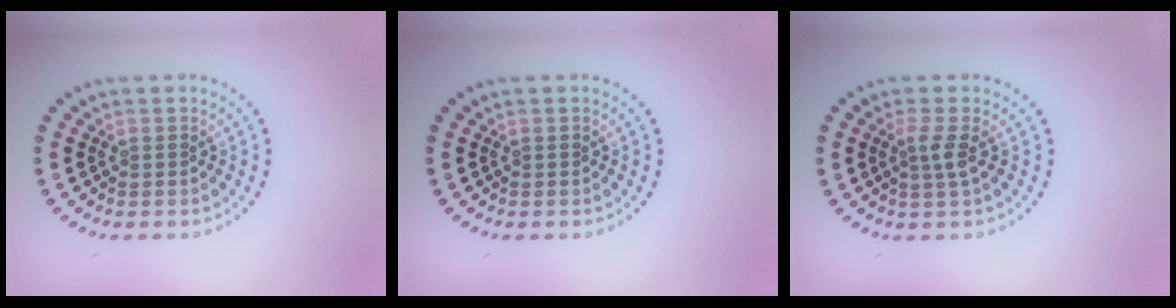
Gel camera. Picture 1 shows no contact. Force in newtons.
{"total": 0.0}
{"total": 1.9, "press": 1.4, "slide": 1.2}